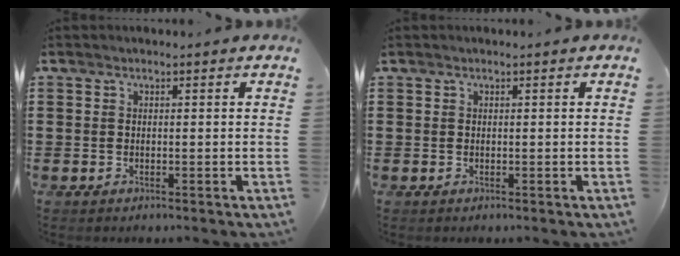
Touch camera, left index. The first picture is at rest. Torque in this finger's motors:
{"motor_torque": [0.83, -1.24, 0.91, 0.12]}